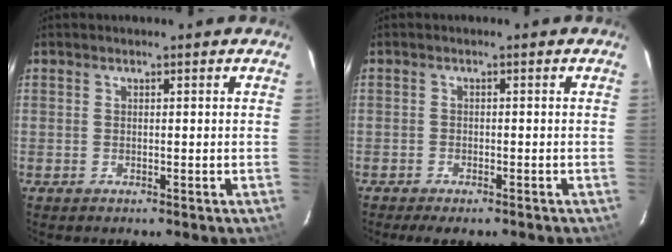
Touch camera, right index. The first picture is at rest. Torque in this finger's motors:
{"motor_torque": [0.47, -0.44, 0.21, 0.02]}